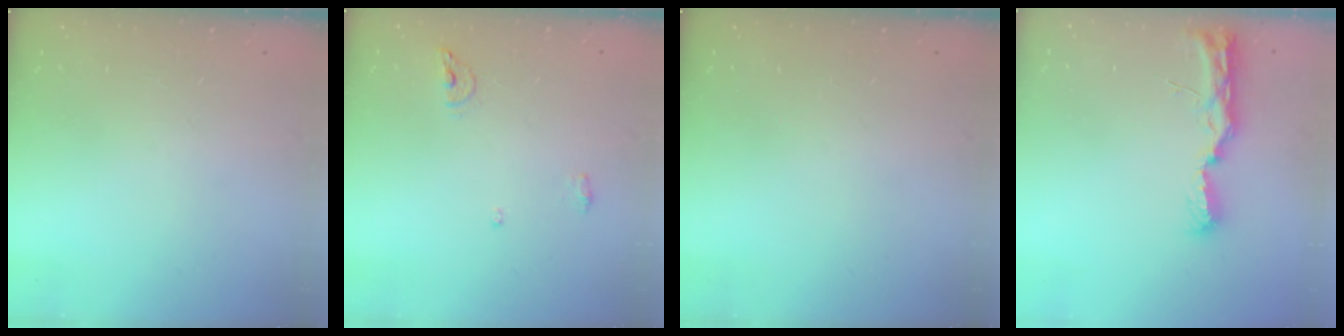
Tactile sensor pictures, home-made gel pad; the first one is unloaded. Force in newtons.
{"total": 6.1, "press": 5.9, "slide": 1.4}
{"total": 0.0}
{"total": 10.7, "press": 9.7, "slide": 4.5}